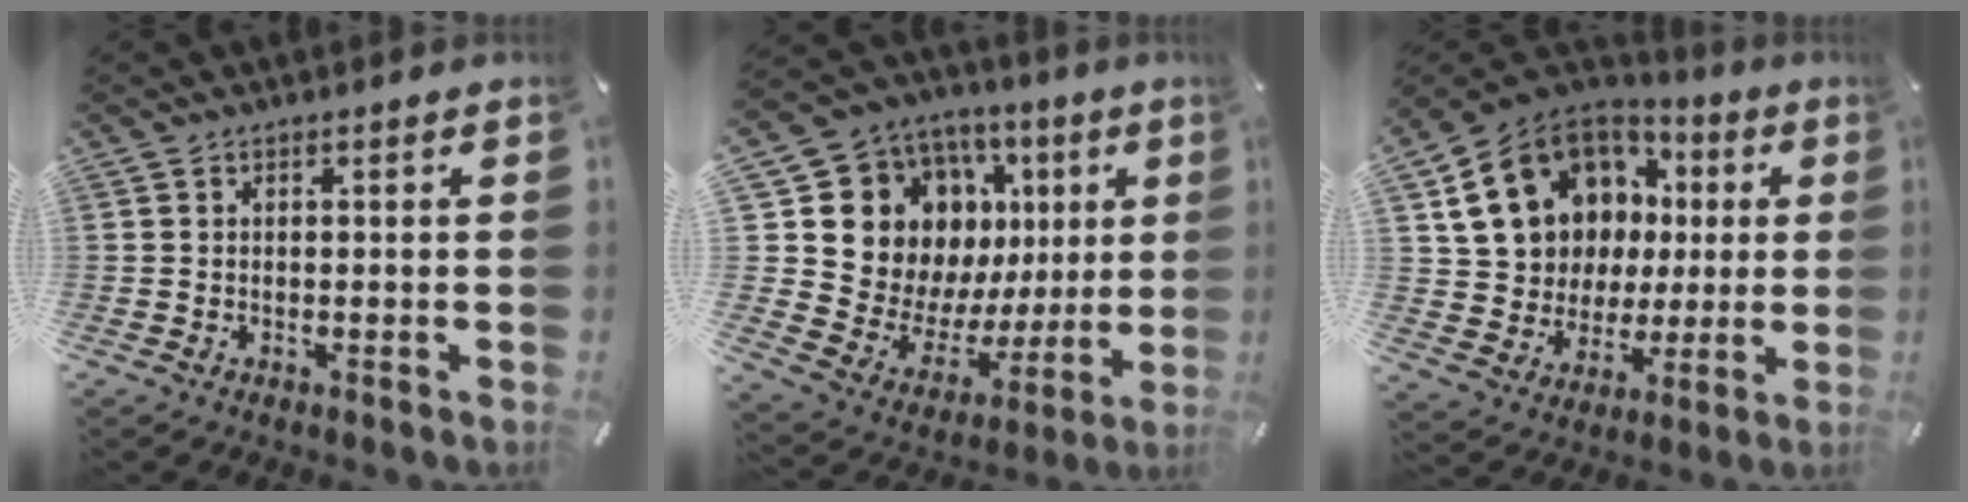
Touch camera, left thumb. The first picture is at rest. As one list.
[{"total": 16.0, "force": [6.7, 13.3, 6.0], "torque": [-0.111, -0.061, 0.146]}, {"total": 18.0, "force": [6.1, 15.2, 7.6], "torque": [-0.146, -0.034, 0.135]}]